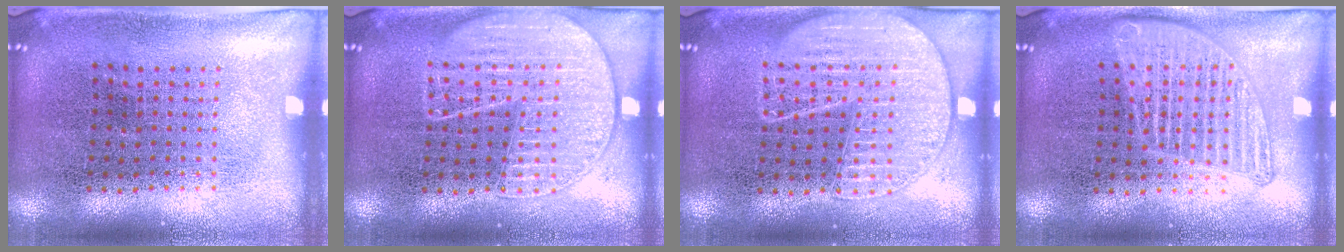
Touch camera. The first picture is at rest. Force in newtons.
{"total": 2.9, "press": 2.9, "slide": 0.3}
{"total": 1.7, "press": 1.6, "slide": 0.2}
{"total": 1.2, "press": 1.2, "slide": 0.1}